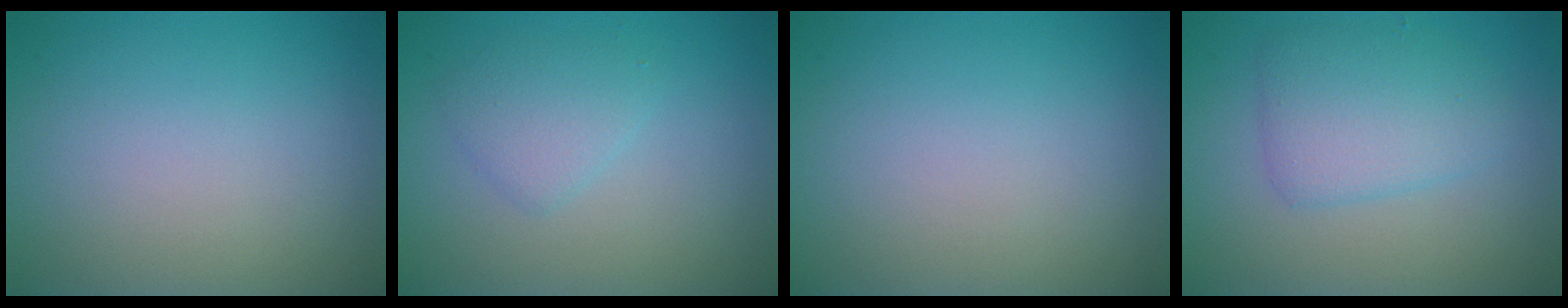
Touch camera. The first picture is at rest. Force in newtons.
{"total": 2.0, "press": 2.0, "slide": 0.1}
{"total": 0.0}
{"total": 3.7, "press": 3.7, "slide": 0.1}